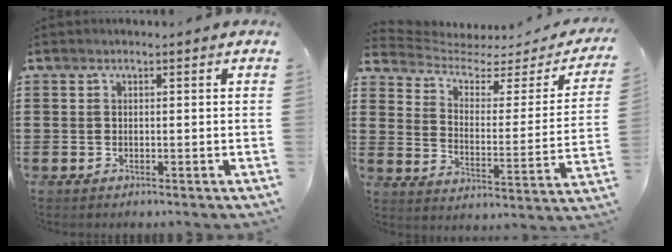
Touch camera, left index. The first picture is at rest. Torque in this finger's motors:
{"motor_torque": [-1.11, -1.03, -0.40, -0.14]}